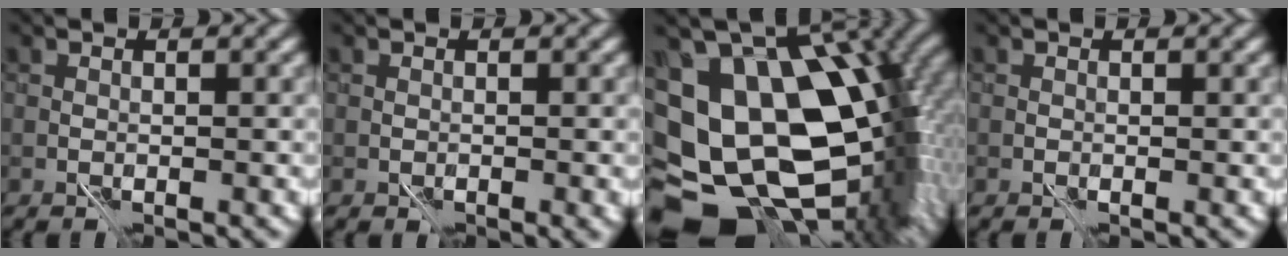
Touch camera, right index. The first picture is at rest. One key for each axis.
{"total": 0.9, "fx": -0.4, "fy": 0.4, "fz": 0.7, "tx": -0.011, "ty": -0.004, "tz": -0.005}
{"total": 19.5, "fx": -0.6, "fy": 12.8, "fz": 14.7, "tx": -0.217, "ty": -0.024, "tz": 0.023}
{"total": 0.0}